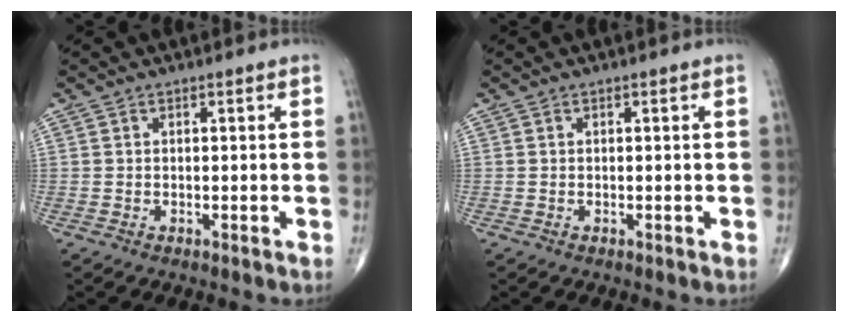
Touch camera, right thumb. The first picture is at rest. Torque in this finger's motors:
{"motor_torque": [0.00, 0.00, -0.02, 0.01, 0.01]}